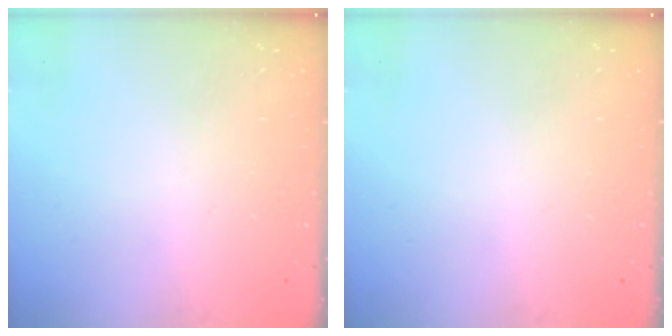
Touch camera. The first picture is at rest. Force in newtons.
{"total": 0.0}